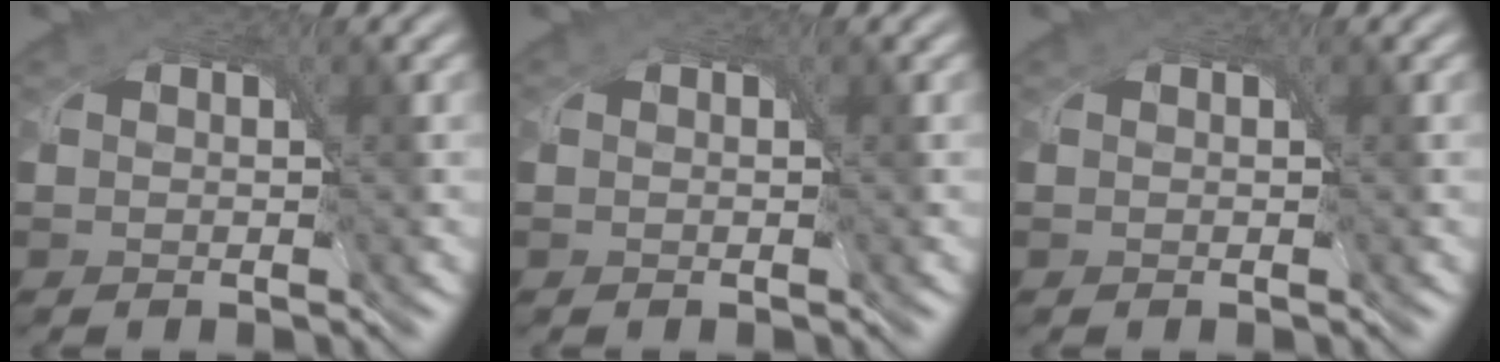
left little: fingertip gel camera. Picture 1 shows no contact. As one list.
[{"total": 0.0}, {"total": 0.0}]